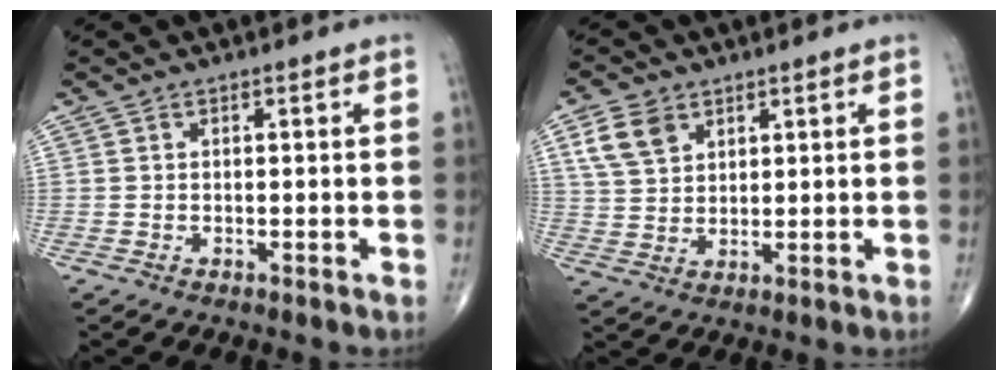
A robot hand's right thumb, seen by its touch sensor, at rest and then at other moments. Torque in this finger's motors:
{"motor_torque": [-0.34, 0.42, 0.29, 0.30, 0.04]}